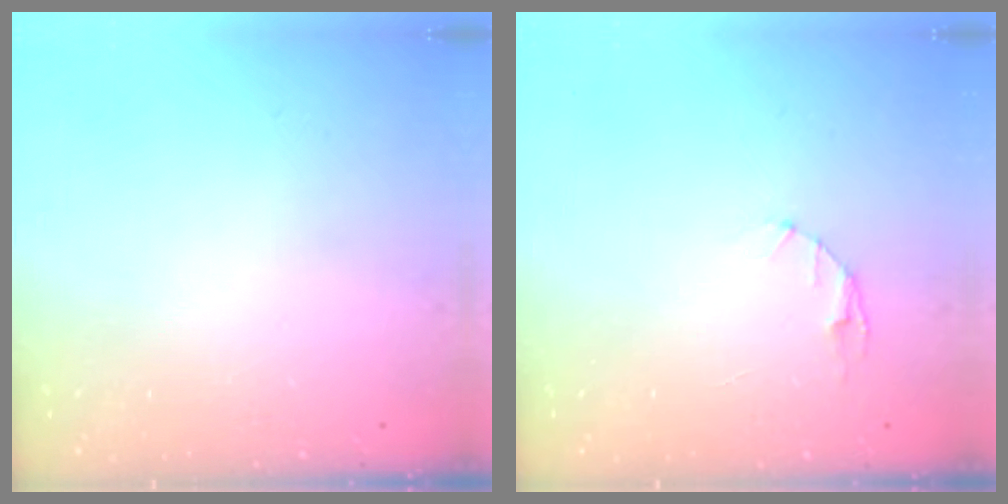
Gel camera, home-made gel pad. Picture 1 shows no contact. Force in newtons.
{"total": 2.9, "press": 2.9, "slide": 0.4}